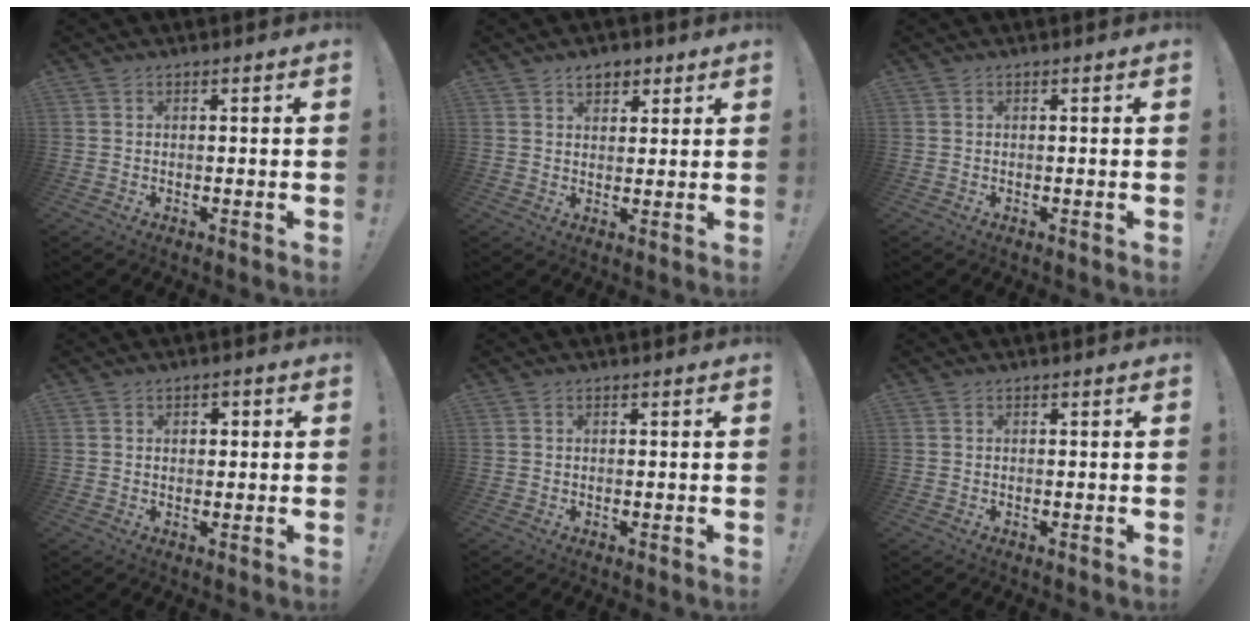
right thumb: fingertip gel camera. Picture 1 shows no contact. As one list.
[{"total": 4.6, "force": [2.8, 3.1, 1.9], "torque": [-0.019, -0.006, 0.049]}, {"total": 0.0}, {"total": 1.4, "force": [0.1, 1.3, 0.6], "torque": [-0.005, 0.002, -0.001]}, {"total": 0.0}, {"total": 0.0}]